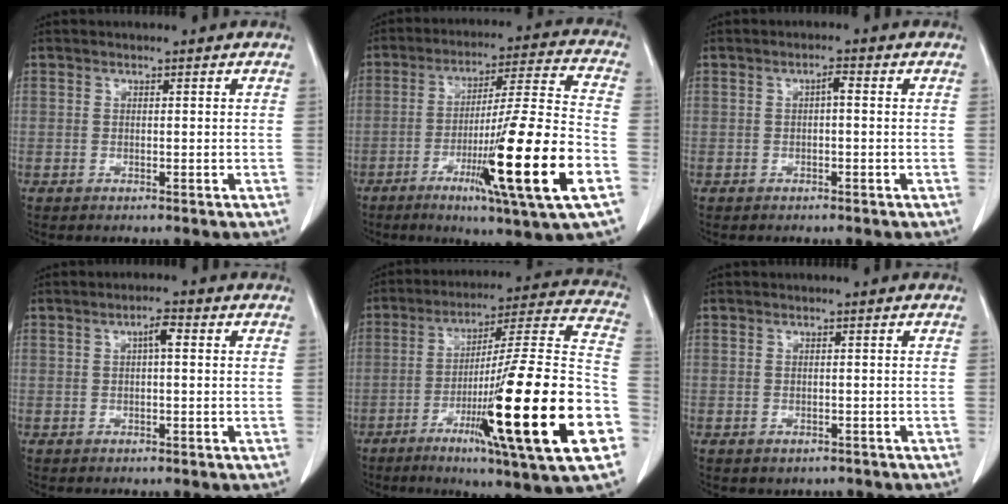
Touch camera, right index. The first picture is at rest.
{"total": 19.8, "force": [-7.1, -0.8, 18.5], "torque": [-0.300, -0.022, -0.115]}
{"total": 1.4, "force": [0.0, 0.3, 1.3], "torque": [-0.024, 0.005, 0.002]}
{"total": 2.2, "force": [0.4, 0.4, 2.1], "torque": [-0.038, 0.005, 0.008]}
{"total": 28.2, "force": [-9.2, 0.5, 26.7], "torque": [-0.360, -0.025, -0.152]}
{"total": 1.9, "force": [-1.6, 1.0, 0.4], "torque": [-0.010, 0.000, -0.015]}